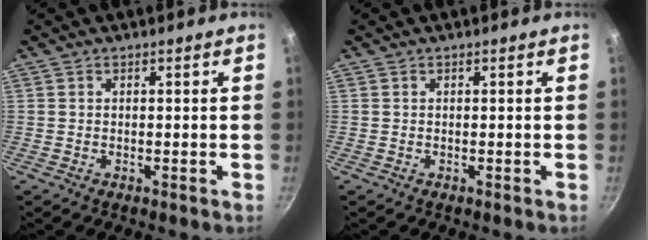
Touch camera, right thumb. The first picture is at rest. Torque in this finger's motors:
{"motor_torque": [0.00, 0.00, 0.00, 0.00, 0.00]}